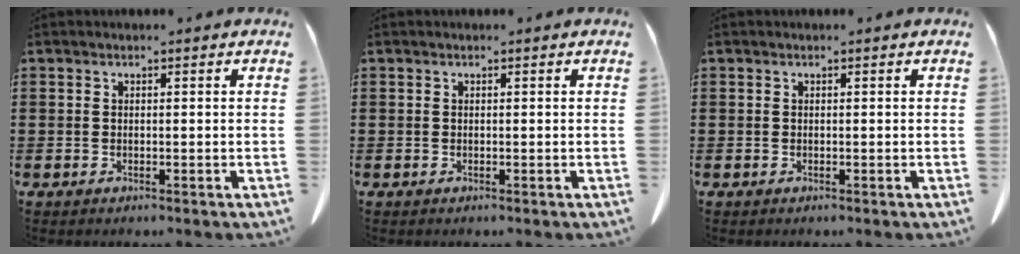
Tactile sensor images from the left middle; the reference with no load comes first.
{"total": 0.0}
{"total": 0.0}